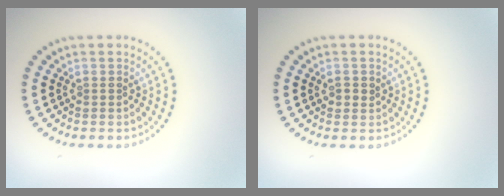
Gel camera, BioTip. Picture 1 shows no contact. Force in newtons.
{"total": 1.2, "press": 1.0, "slide": 0.6}